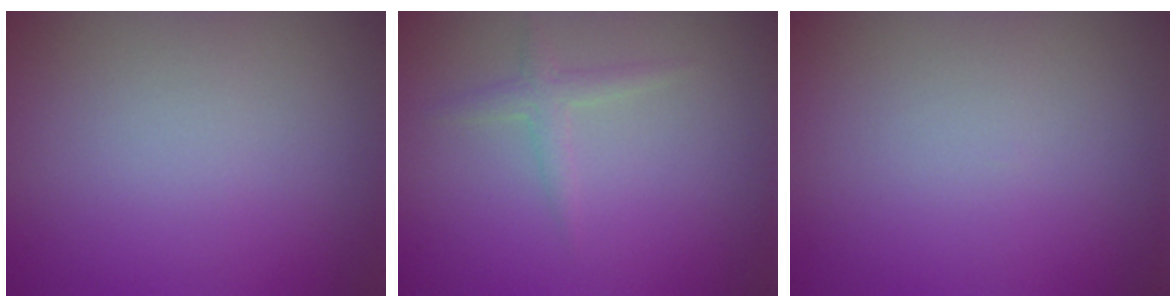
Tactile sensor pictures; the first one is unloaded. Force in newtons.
{"total": 1.3, "press": 1.3, "slide": 0.1}
{"total": 0.0}